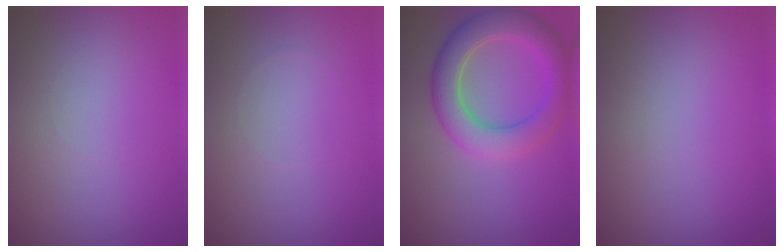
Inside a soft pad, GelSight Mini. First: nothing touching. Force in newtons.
{"total": 0.0}
{"total": 5.6, "press": 5.6, "slide": 0.2}
{"total": 0.0}